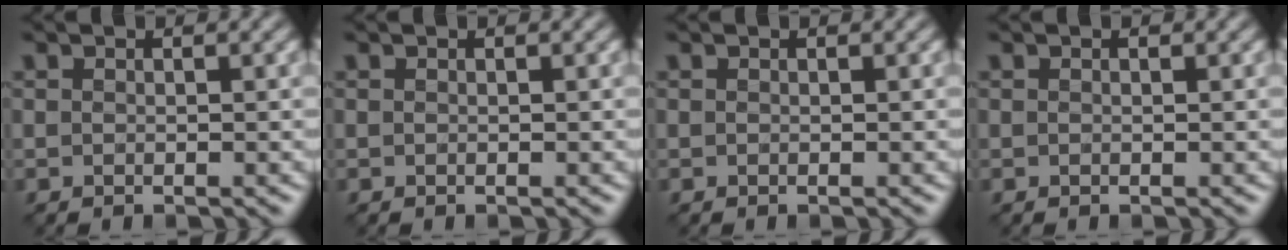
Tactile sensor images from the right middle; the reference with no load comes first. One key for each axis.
{"total": 0.0}
{"total": 0.0}
{"total": 0.0}